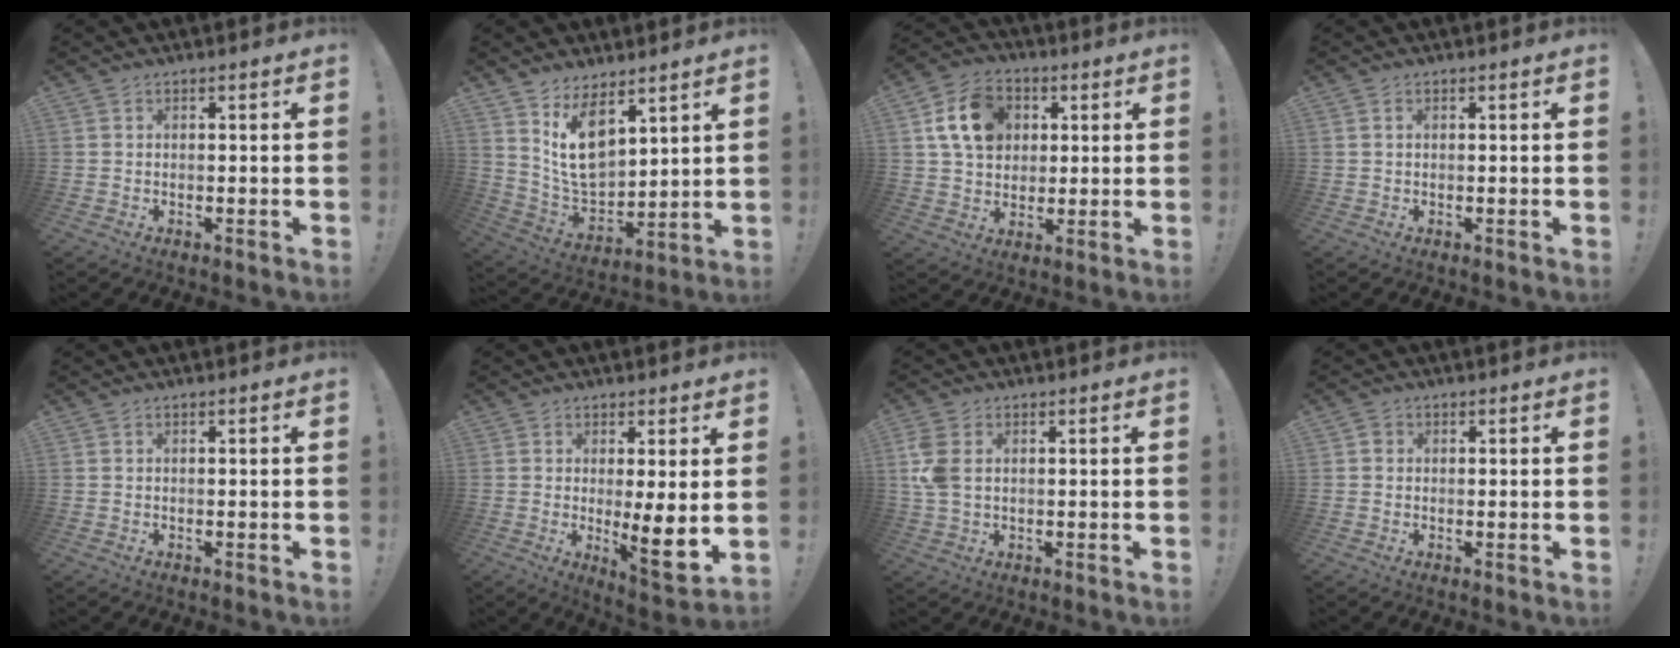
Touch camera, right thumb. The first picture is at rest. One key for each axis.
{"total": 12.9, "fx": 7.3, "fy": 7.8, "fz": 7.2, "tx": -0.130, "ty": -0.053, "tz": 0.143}
{"total": 14.8, "fx": 4.4, "fy": 11.5, "fz": 8.2, "tx": -0.130, "ty": -0.003, "tz": 0.090}
{"total": 0.6, "fx": 0.3, "fy": 0.3, "fz": 0.4, "tx": -0.008, "ty": 0.002, "tz": 0.006}
{"total": 0.0}
{"total": 9.3, "fx": 0.4, "fy": 1.2, "fz": 9.3, "tx": -0.108, "ty": -0.029, "tz": 0.006}
{"total": 6.4, "fx": 1.6, "fy": 4.2, "fz": 4.6, "tx": -0.107, "ty": -0.005, "tz": 0.028}
{"total": 1.4, "fx": 0.3, "fy": 1.2, "fz": 0.6, "tx": -0.003, "ty": 0.000, "tz": 0.003}